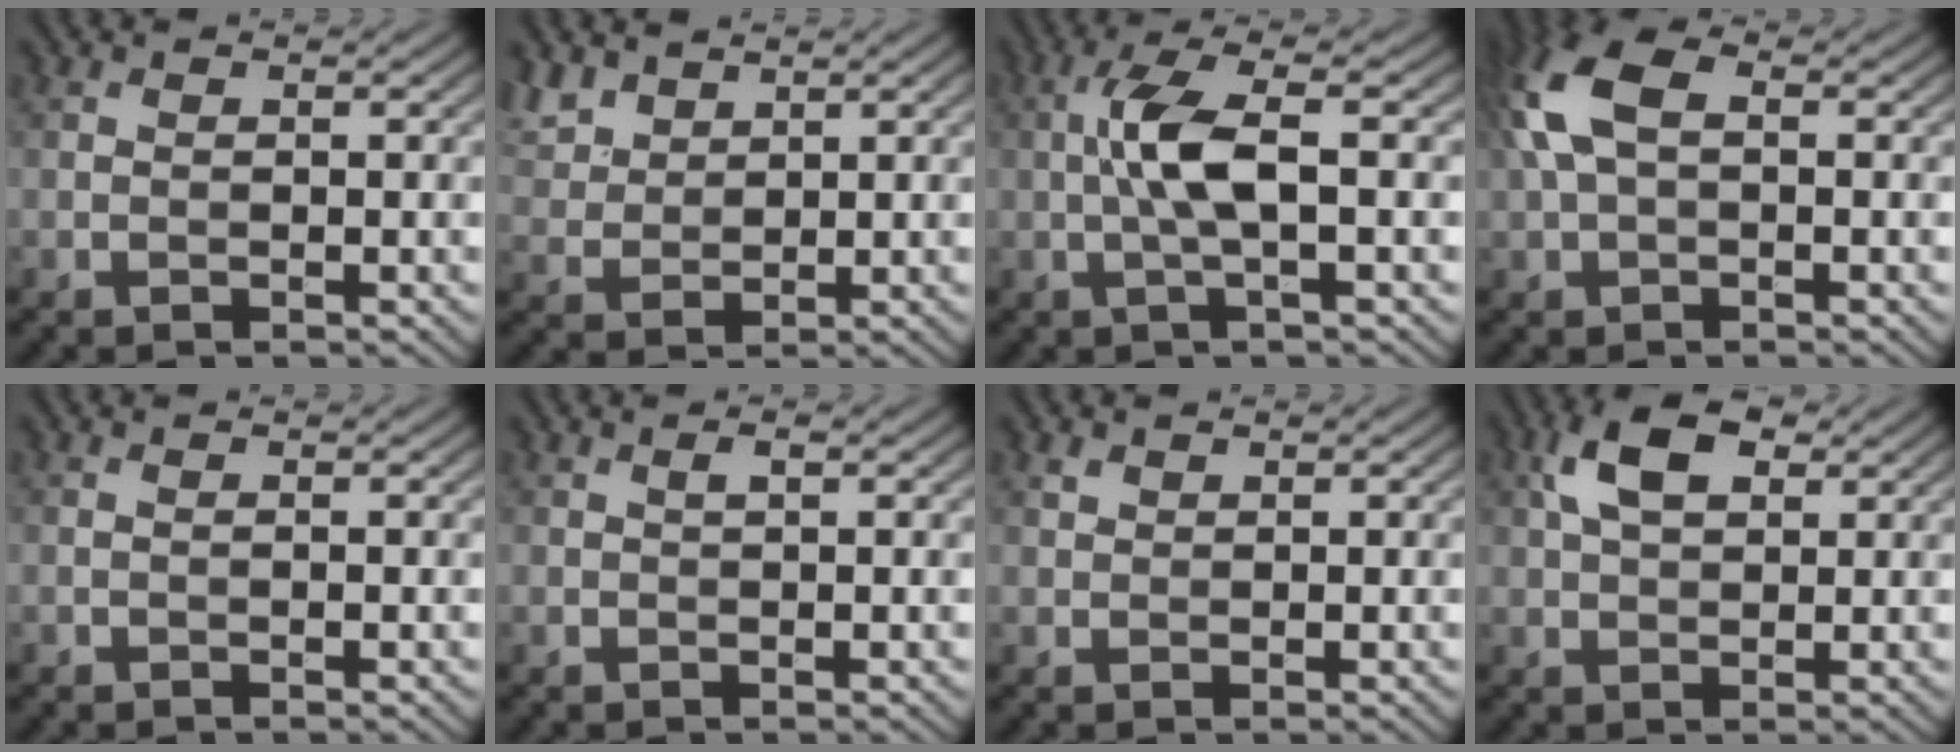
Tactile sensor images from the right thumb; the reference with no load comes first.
{"total": 4.5, "force": [3.3, 2.3, 2.0], "torque": [-0.061, 0.005, 0.076]}
{"total": 5.9, "force": [-0.1, 1.3, 5.8], "torque": [-0.120, 0.014, -0.010]}
{"total": 7.5, "force": [1.5, 4.0, 6.2], "torque": [-0.159, 0.020, 0.019]}
{"total": 0.0}
{"total": 0.8, "force": [0.2, 0.1, 0.7], "torque": [-0.013, 0.003, 0.004]}
{"total": 0.8, "force": [0.6, 0.5, 0.3], "torque": [-0.006, 0.000, 0.011]}
{"total": 6.3, "force": [2.4, 3.5, 4.8], "torque": [-0.102, 0.010, 0.038]}